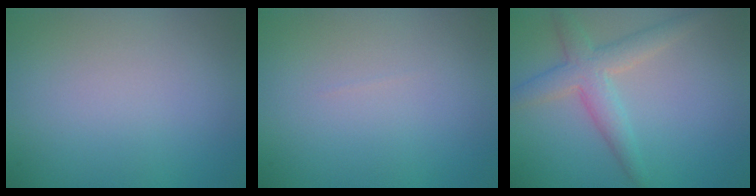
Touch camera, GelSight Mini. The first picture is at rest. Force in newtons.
{"total": 0.0}
{"total": 3.9, "press": 3.8, "slide": 0.3}